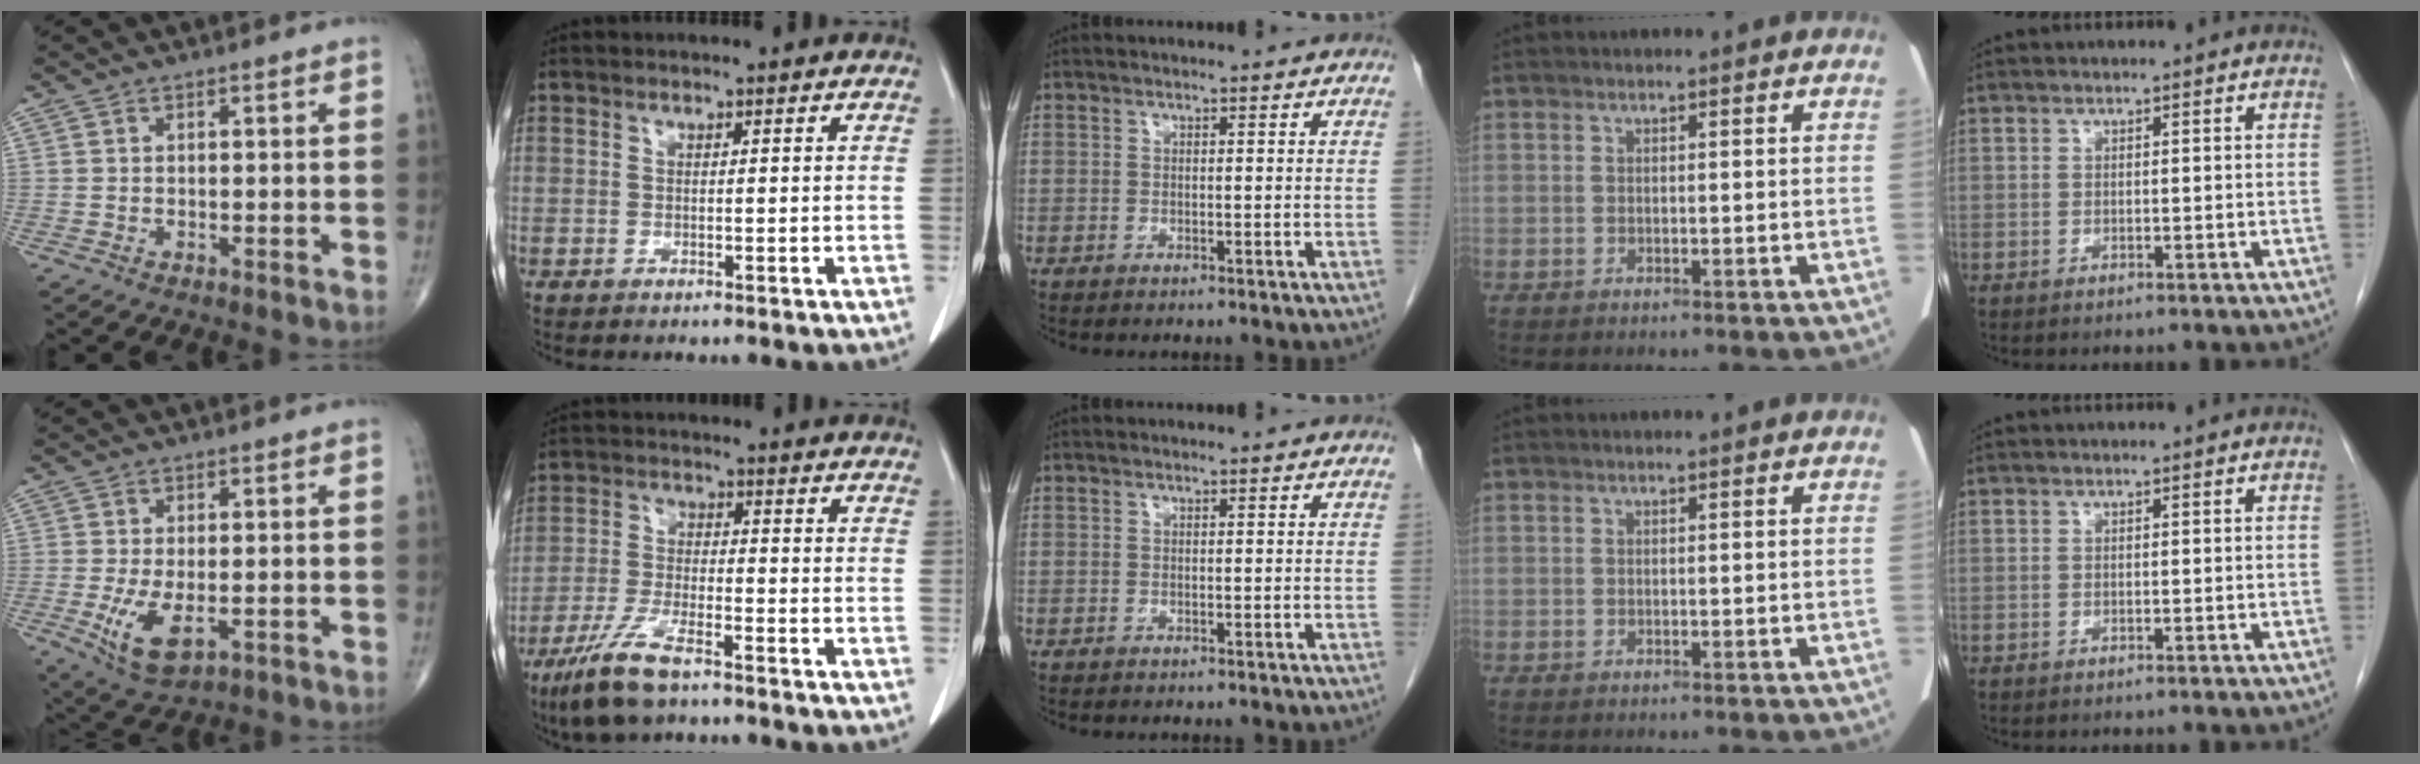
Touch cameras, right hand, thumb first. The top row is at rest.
{"thumb": {"total": 7.4, "force": [-1.9, 3.6, 6.2], "torque": [-0.120, -0.015, -0.024]}, "index": {"total": 8.7, "force": [-6.1, 1.6, 6.0], "torque": [-0.130, -0.019, -0.116]}}